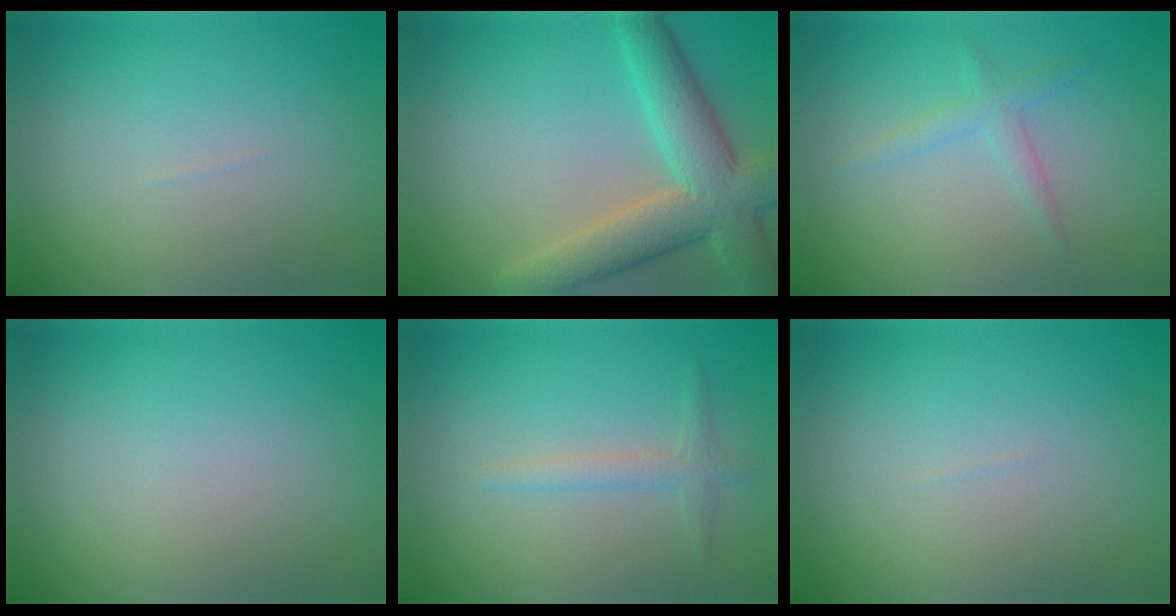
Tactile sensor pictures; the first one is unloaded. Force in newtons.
{"total": 8.0, "press": 8.0, "slide": 0.3}
{"total": 1.7, "press": 1.7, "slide": 0.0}
{"total": 0.0}
{"total": 1.7, "press": 1.7, "slide": 0.1}
{"total": 0.0}